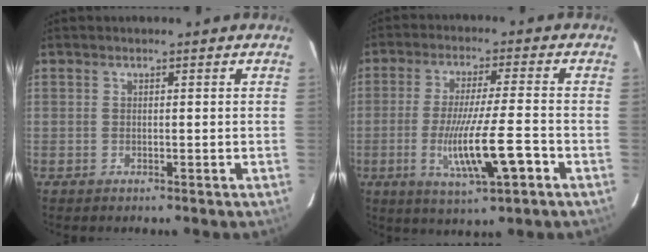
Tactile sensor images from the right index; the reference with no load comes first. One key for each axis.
{"total": 11.1, "fx": -3.6, "fy": 0.5, "fz": 10.5, "tx": -0.192, "ty": -0.019, "tz": -0.060}